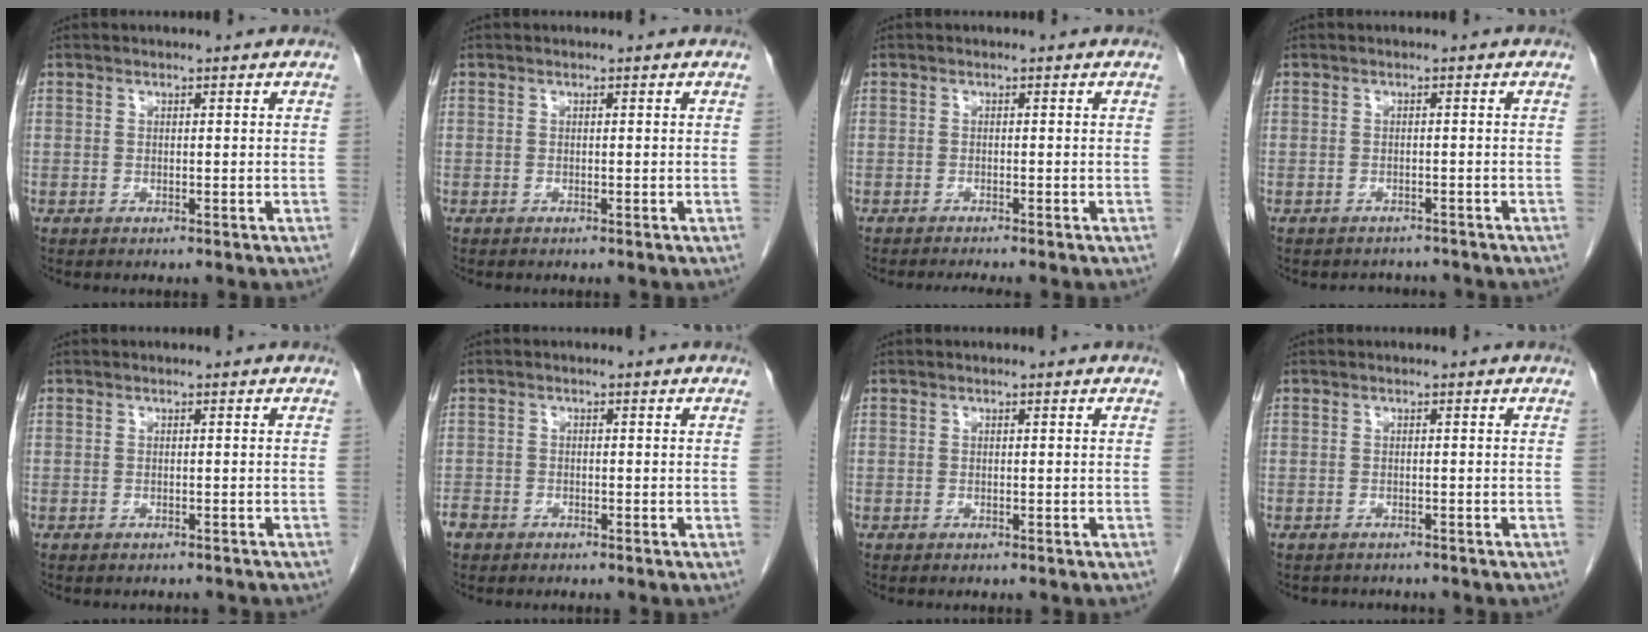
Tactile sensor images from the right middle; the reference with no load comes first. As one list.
[{"total": 0.0}, {"total": 2.6, "force": [-2.3, -0.3, 1.1], "torque": [-0.013, -0.004, -0.034]}, {"total": 3.0, "force": [-2.7, 1.2, -0.2], "torque": [0.003, 0.002, -0.039]}, {"total": 3.3, "force": [-3.0, 1.1, 0.9], "torque": [-0.014, -0.004, -0.034]}, {"total": 2.2, "force": [-1.6, 1.3, 0.6], "torque": [-0.016, 0.001, -0.029]}, {"total": 0.0}, {"total": 2.8, "force": [-2.6, 1.1, 0.4], "torque": [-0.007, -0.003, -0.032]}]